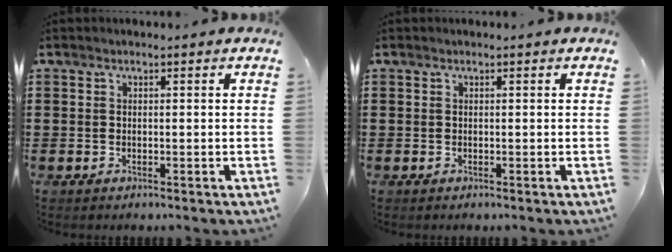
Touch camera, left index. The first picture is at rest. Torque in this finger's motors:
{"motor_torque": [-0.01, 0.01, 0.00, 0.01]}